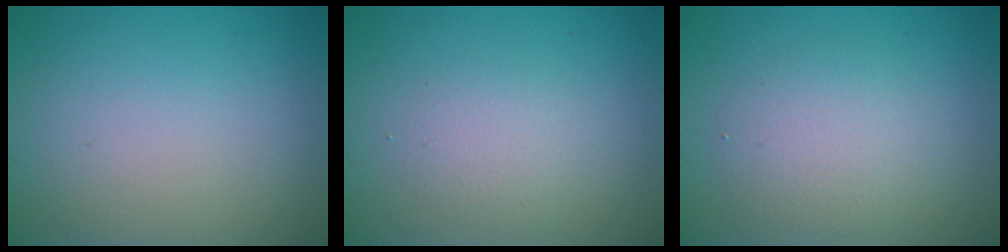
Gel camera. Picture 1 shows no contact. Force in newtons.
{"total": 1.8, "press": 1.8, "slide": 0.1}
{"total": 3.1, "press": 3.1, "slide": 0.1}